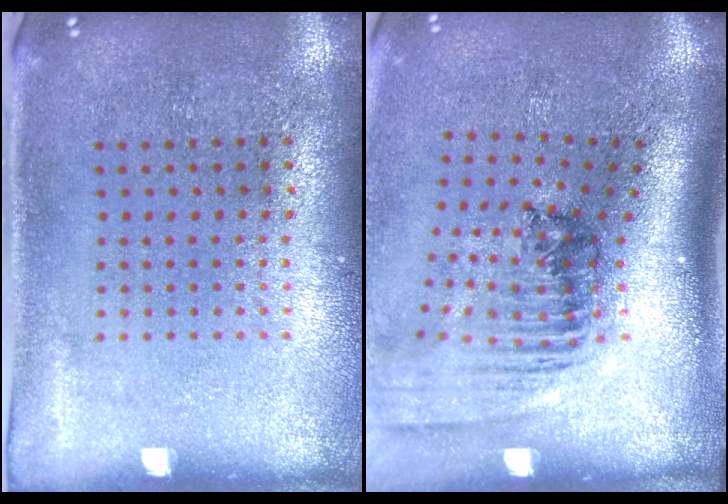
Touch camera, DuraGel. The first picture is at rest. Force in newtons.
{"total": 2.0, "press": 1.4, "slide": 1.4}